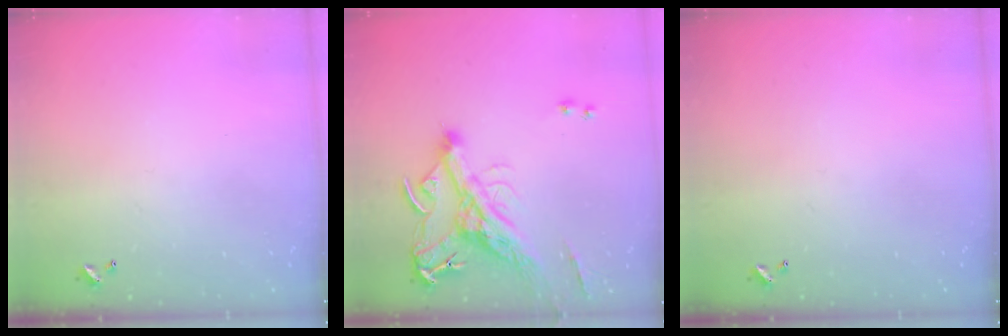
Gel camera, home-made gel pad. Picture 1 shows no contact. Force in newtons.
{"total": 11.1, "press": 10.7, "slide": 2.6}
{"total": 0.0}